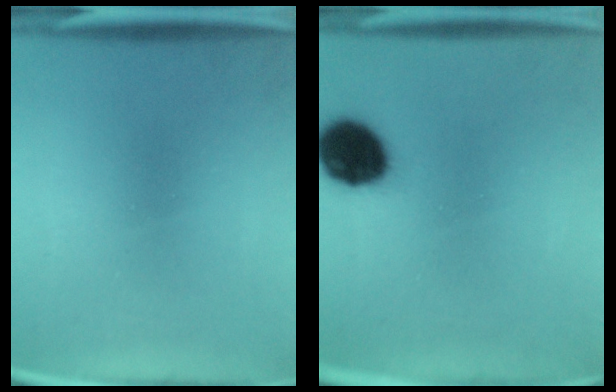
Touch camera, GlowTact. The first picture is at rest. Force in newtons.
{"total": 12.5}